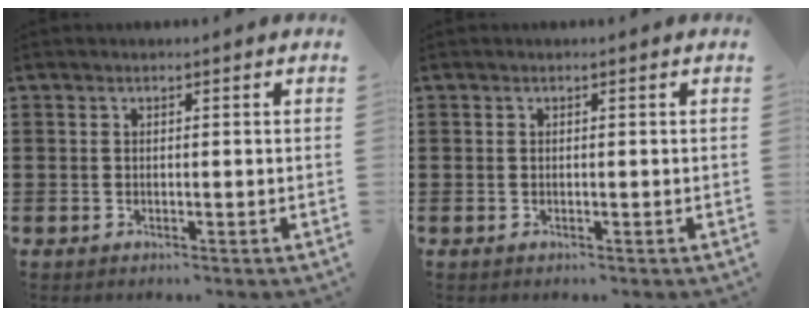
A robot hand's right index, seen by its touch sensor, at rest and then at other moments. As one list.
[{"total": 0.0}]